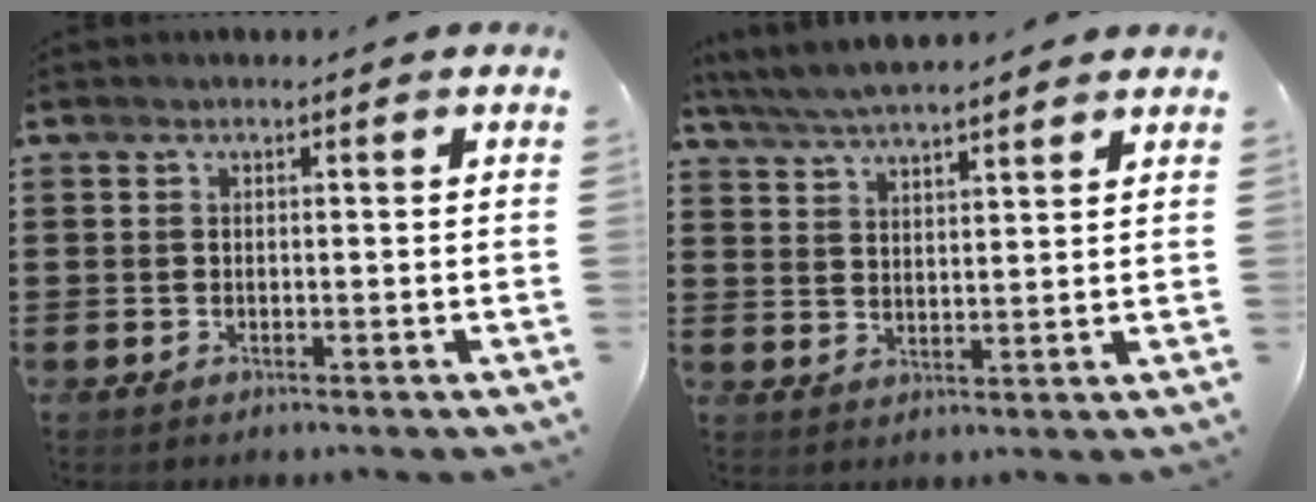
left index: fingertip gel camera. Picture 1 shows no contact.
{"total": 4.8, "force": [4.5, 0.3, 1.4], "torque": [-0.043, -0.017, 0.080]}